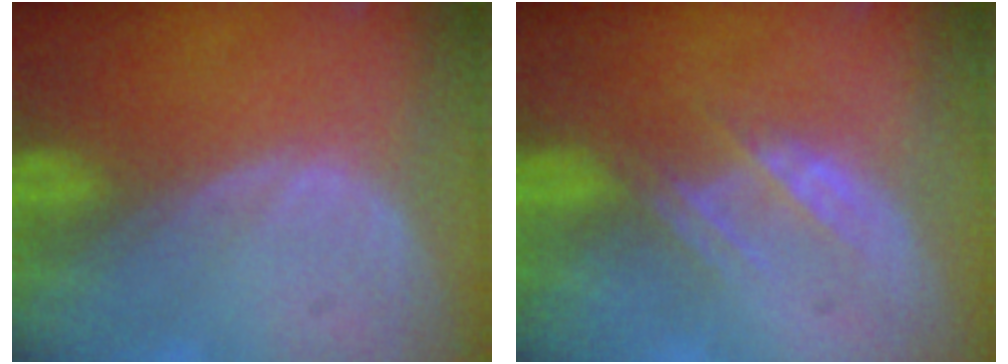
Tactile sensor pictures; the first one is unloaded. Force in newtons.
{"total": 3.0, "press": 3.0, "slide": 0.3}